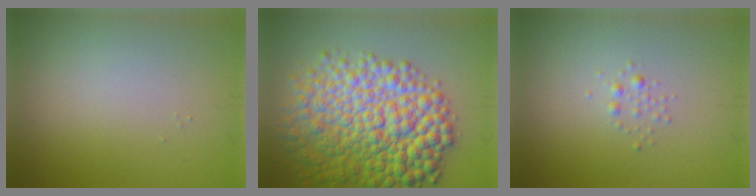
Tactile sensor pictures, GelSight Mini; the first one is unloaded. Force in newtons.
{"total": 10.9, "press": 10.9, "slide": 0.2}
{"total": 0.8, "press": 0.8, "slide": 0.0}